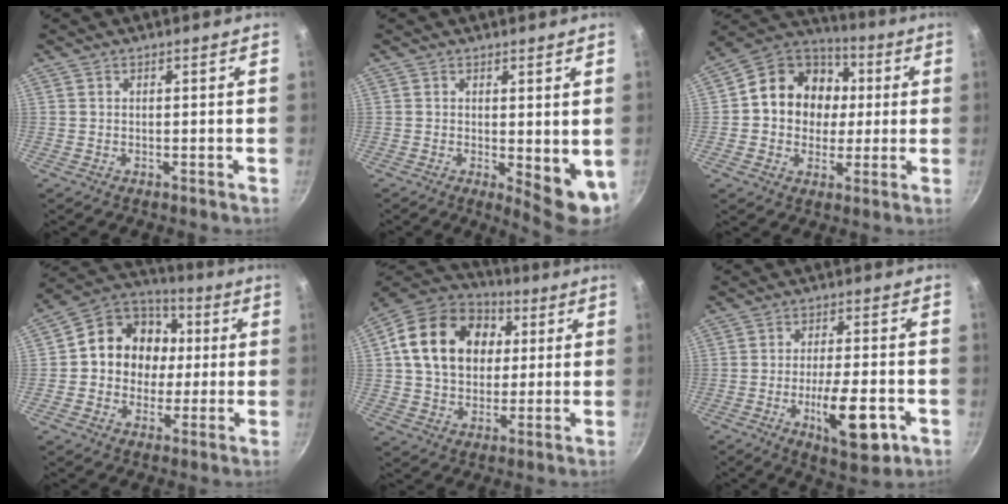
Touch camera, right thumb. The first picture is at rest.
{"total": 7.4, "force": [0.0, 2.8, 6.8], "torque": [-0.073, -0.011, 0.008]}
{"total": 16.1, "force": [1.7, 13.6, 8.4], "torque": [-0.100, 0.022, 0.014]}
{"total": 15.0, "force": [1.1, 13.1, 7.3], "torque": [-0.079, 0.026, 0.000]}
{"total": 20.3, "force": [4.4, 15.4, 12.5], "torque": [-0.192, 0.019, 0.067]}
{"total": 12.6, "force": [-4.3, 4.1, 11.1], "torque": [-0.161, 0.010, -0.061]}